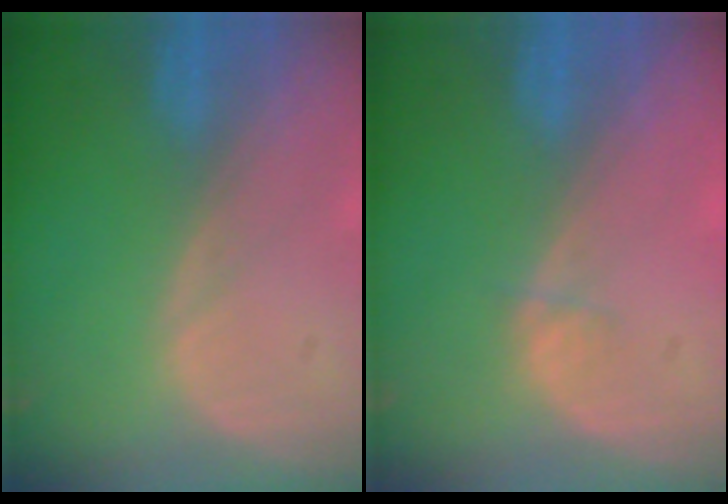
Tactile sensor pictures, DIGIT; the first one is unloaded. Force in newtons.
{"total": 0.8, "press": 0.7, "slide": 0.4}